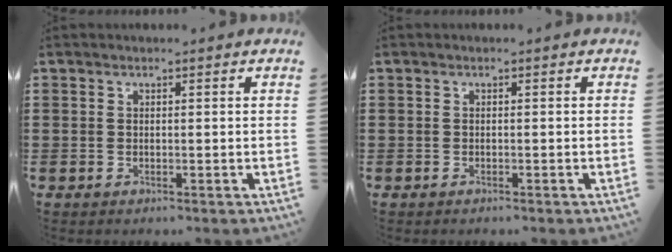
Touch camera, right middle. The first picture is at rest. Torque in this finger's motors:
{"motor_torque": [-0.15, -0.14, -0.04, 0.00]}